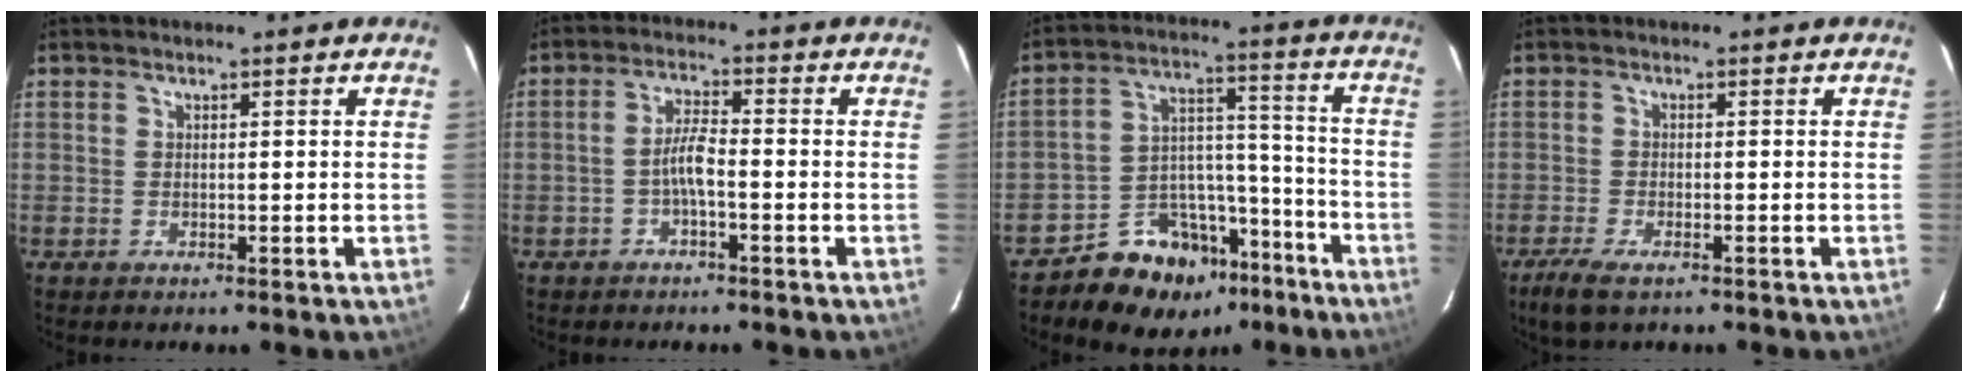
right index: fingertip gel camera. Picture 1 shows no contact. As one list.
[{"total": 3.7, "force": [-1.5, 0.5, 3.4], "torque": [-0.070, 0.009, -0.030]}, {"total": 14.1, "force": [-10.2, 8.8, 4.2], "torque": [-0.069, 0.065, -0.142]}, {"total": 5.1, "force": [-3.5, 1.5, 3.4], "torque": [-0.084, -0.015, -0.066]}]